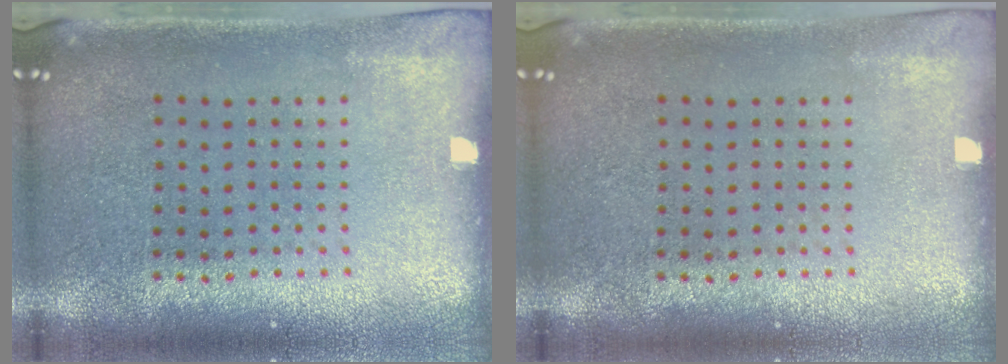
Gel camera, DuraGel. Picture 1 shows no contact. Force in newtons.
{"total": 0.0}